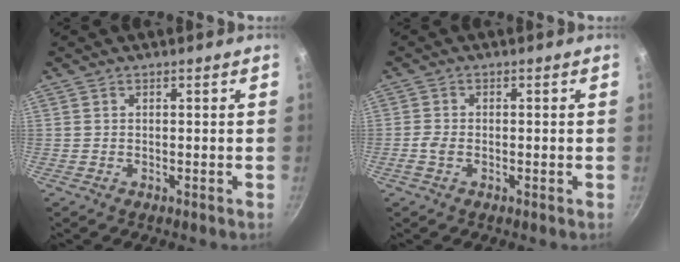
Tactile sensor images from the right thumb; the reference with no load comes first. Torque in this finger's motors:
{"motor_torque": [-0.56, -0.40, -0.31, 0.58, -0.01]}